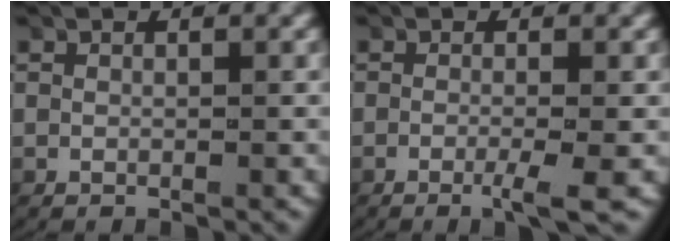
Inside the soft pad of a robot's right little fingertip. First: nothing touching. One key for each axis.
{"total": 2.3, "fx": -1.2, "fy": 0.0, "fz": 2.0, "tx": -0.030, "ty": -0.001, "tz": -0.025}